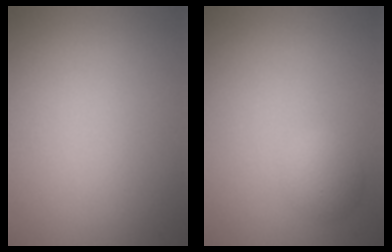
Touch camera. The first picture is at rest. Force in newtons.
{"total": 1.7, "press": 1.7, "slide": 0.1}